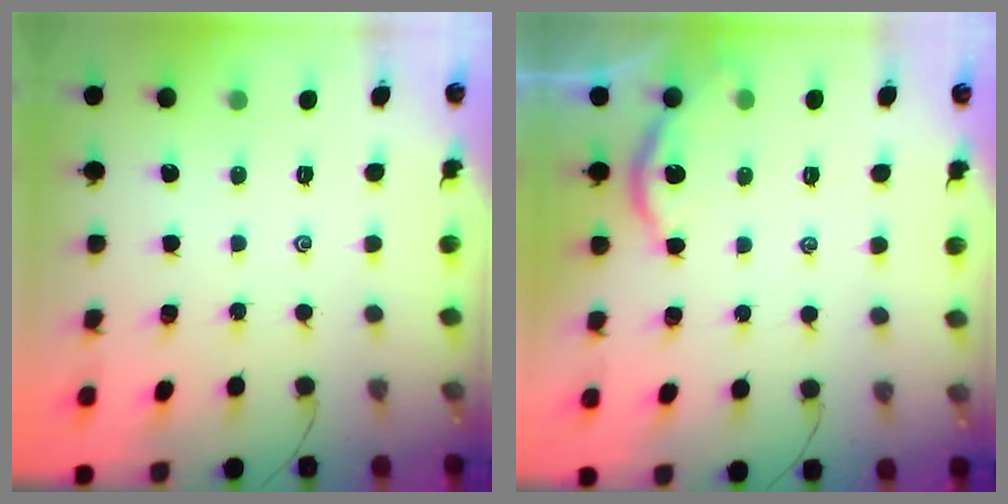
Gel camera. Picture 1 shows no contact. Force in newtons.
{"total": 5.5, "press": 5.5, "slide": 0.4}